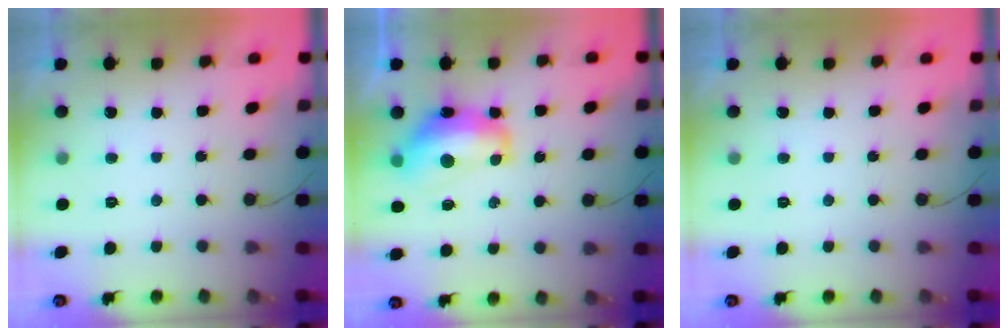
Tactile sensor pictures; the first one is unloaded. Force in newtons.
{"total": 12.7, "press": 12.7, "slide": 0.9}
{"total": 0.0}